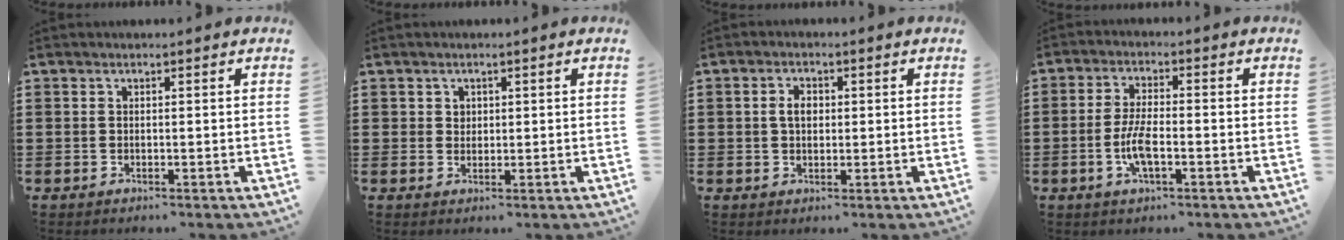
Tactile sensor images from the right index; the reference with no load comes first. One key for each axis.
{"total": 1.4, "fx": 0.6, "fy": 1.2, "fz": 0.2, "tx": -0.008, "ty": 0.006, "tz": 0.012}
{"total": 2.9, "fx": 0.3, "fy": 1.9, "fz": 2.2, "tx": -0.047, "ty": 0.010, "tz": 0.004}
{"total": 5.6, "fx": -1.7, "fy": 1.7, "fz": 5.1, "tx": -0.113, "ty": -0.003, "tz": -0.039}